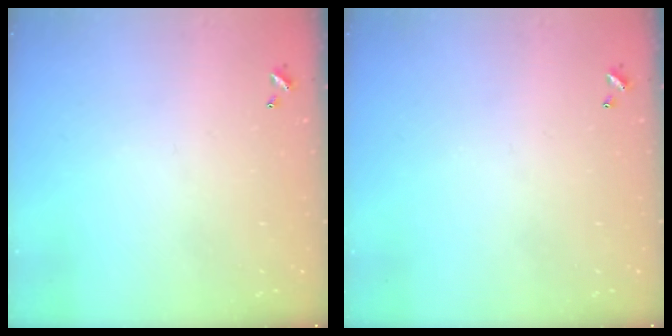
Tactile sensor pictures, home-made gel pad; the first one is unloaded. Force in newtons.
{"total": 0.0}